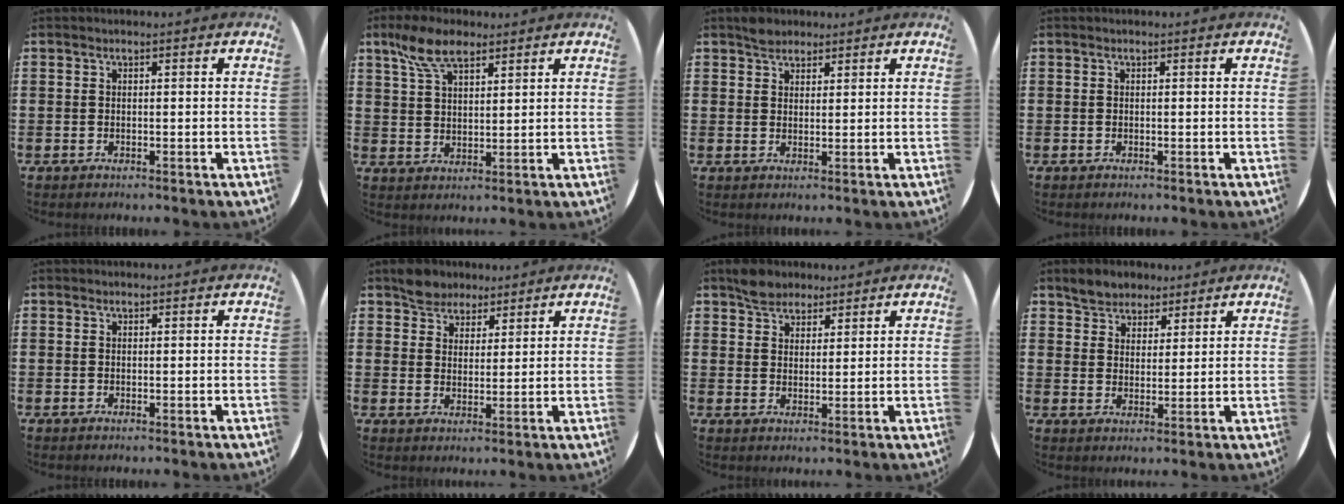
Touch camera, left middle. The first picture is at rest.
{"total": 7.0, "force": [4.9, 3.0, 4.0], "torque": [-0.090, 0.002, 0.091]}
{"total": 2.3, "force": [2.1, 1.0, 0.0], "torque": [0.004, 0.001, 0.039]}
{"total": 0.0}
{"total": 0.0}
{"total": 4.1, "force": [3.6, 1.9, -0.2], "torque": [-0.010, 0.003, 0.071]}
{"total": 3.5, "force": [3.0, 1.7, 0.3], "torque": [-0.015, 0.008, 0.059]}
{"total": 4.0, "force": [3.5, 2.0, -0.1], "torque": [-0.013, 0.003, 0.067]}